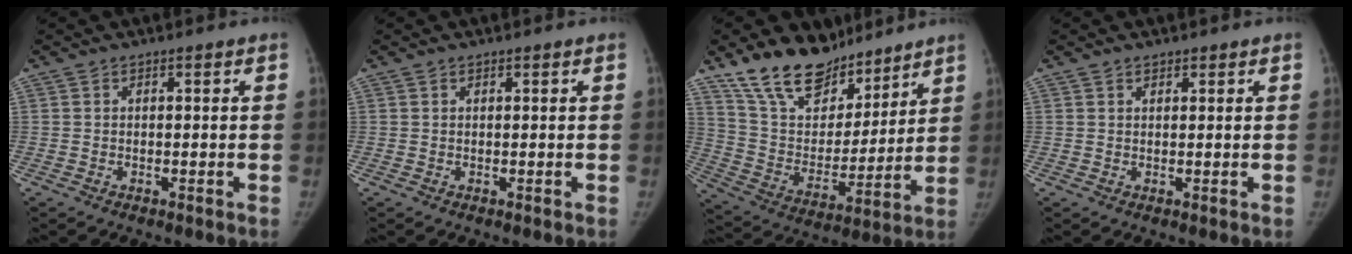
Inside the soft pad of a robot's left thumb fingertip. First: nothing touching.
{"total": 0.0}
{"total": 19.4, "force": [15.2, 9.5, 7.5], "torque": [-0.087, -0.081, 0.275]}
{"total": 1.1, "force": [0.9, 0.6, 0.2], "torque": [0.004, -0.005, 0.012]}